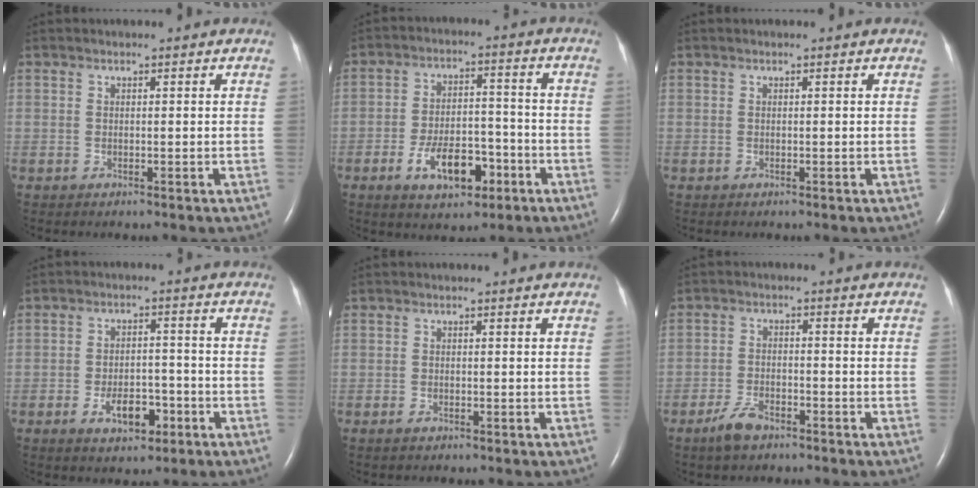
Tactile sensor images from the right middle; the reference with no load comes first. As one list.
[{"total": 9.0, "force": [-4.3, 4.2, 6.6], "torque": [-0.124, 0.008, -0.067]}, {"total": 0.0}, {"total": 5.8, "force": [-2.8, 3.0, 4.1], "torque": [-0.072, 0.003, -0.041]}, {"total": 0.8, "force": [-0.6, 0.4, 0.4], "torque": [-0.012, -0.001, -0.009]}, {"total": 4.1, "force": [-3.1, 1.5, 2.3], "torque": [-0.056, -0.002, -0.054]}]